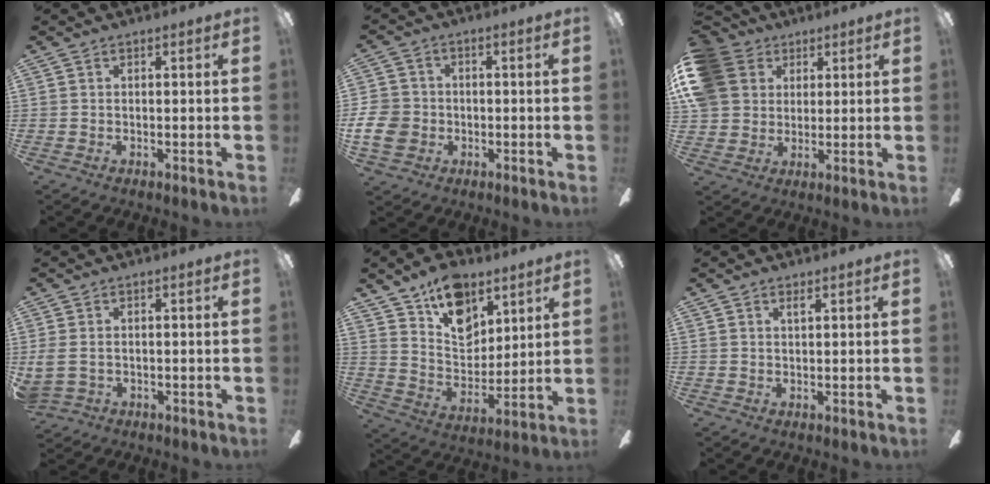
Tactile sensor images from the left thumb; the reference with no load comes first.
{"total": 8.8, "force": [-1.4, 7.7, 4.0], "torque": [-0.107, 0.017, -0.027]}
{"total": 13.2, "force": [4.9, 11.1, 5.3], "torque": [-0.123, -0.005, 0.100]}
{"total": 3.4, "force": [0.4, 2.6, 2.2], "torque": [-0.058, 0.001, 0.005]}
{"total": 15.5, "force": [10.1, 9.3, 7.2], "torque": [-0.118, -0.054, 0.190]}
{"total": 1.2, "force": [1.2, 0.2, 0.3], "torque": [-0.001, -0.007, 0.021]}